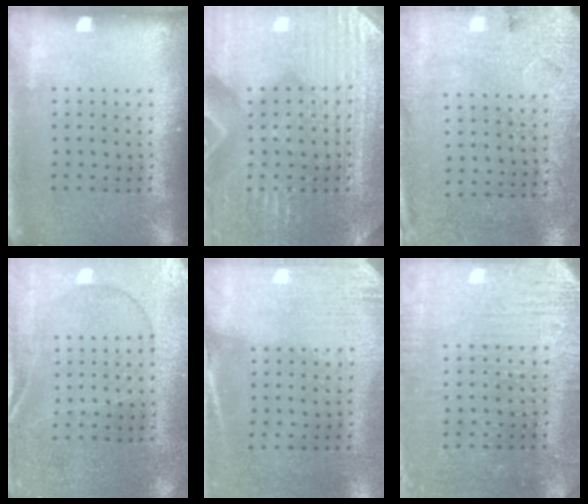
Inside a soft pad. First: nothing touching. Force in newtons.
{"total": 4.0, "press": 3.8, "slide": 1.0}
{"total": 2.6, "press": 2.1, "slide": 1.5}
{"total": 0.5, "press": 0.4, "slide": 0.4}
{"total": 2.6, "press": 2.3, "slide": 1.3}
{"total": 3.0, "press": 2.9, "slide": 0.6}